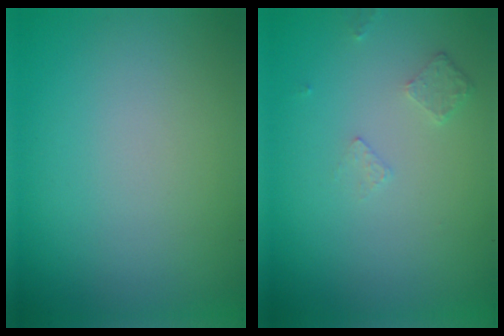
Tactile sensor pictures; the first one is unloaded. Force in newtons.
{"total": 0.8, "press": 0.6, "slide": 0.5}